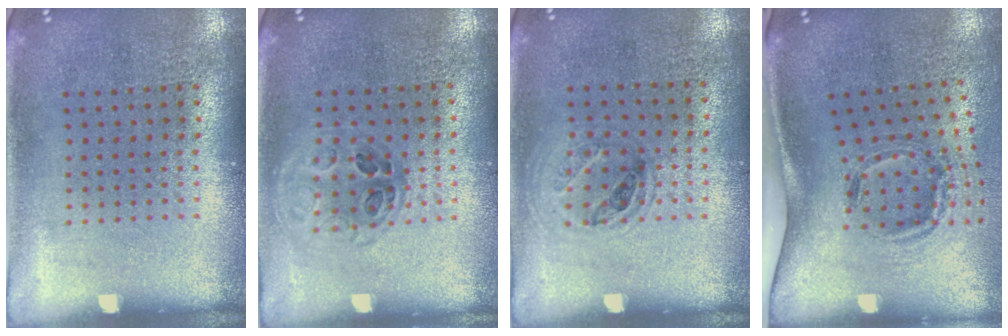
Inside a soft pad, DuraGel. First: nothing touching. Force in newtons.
{"total": 1.1, "press": 1.0, "slide": 0.5}
{"total": 1.1, "press": 0.9, "slide": 0.6}
{"total": 1.9, "press": 1.3, "slide": 1.3}